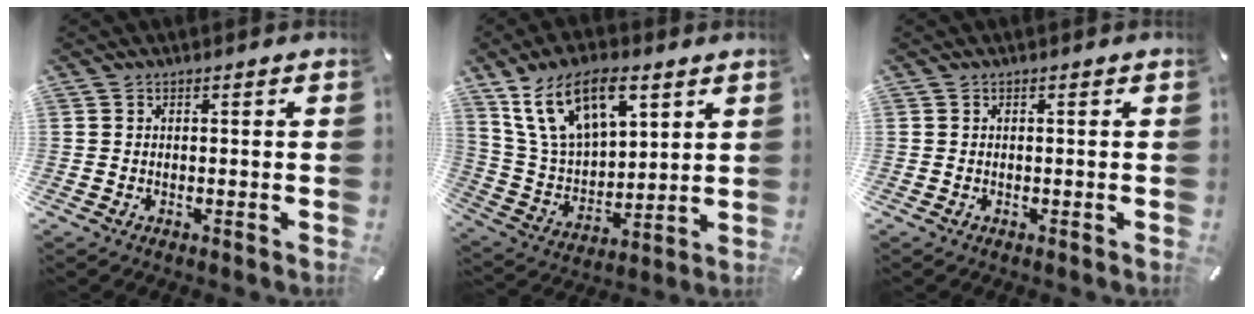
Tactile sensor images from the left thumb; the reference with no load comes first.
{"total": 16.8, "force": [9.5, 9.5, 10.1], "torque": [-0.227, -0.034, 0.168]}
{"total": 0.0}